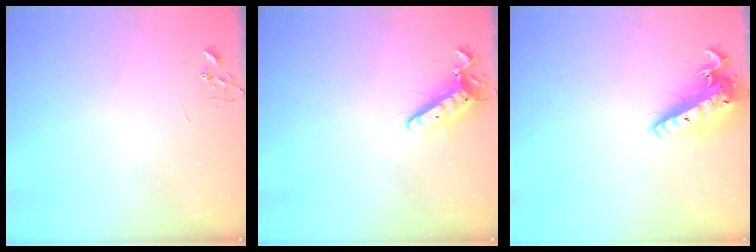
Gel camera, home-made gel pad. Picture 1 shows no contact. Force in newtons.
{"total": 11.2, "press": 11.1, "slide": 1.4}
{"total": 16.1, "press": 15.8, "slide": 3.2}